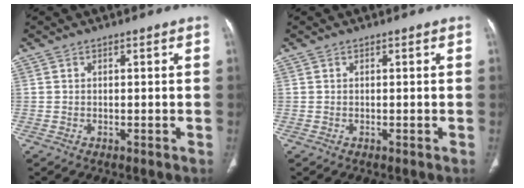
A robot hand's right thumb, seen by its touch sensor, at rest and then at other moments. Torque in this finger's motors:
{"motor_torque": [-0.22, -0.11, 0.30, -0.15, 0.01]}